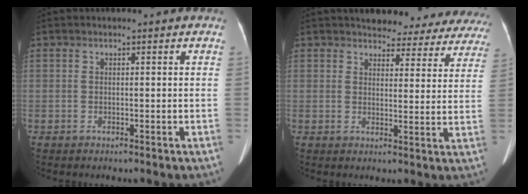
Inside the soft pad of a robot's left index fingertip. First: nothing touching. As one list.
[{"total": 18.1, "force": [16.6, 5.5, 4.7], "torque": [-0.033, -0.026, 0.173]}]